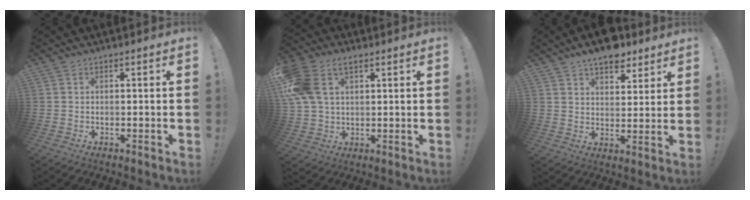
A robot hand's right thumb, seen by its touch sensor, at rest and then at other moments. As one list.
[{"total": 11.7, "force": [4.9, 7.5, 7.5], "torque": [-0.151, -0.007, 0.096]}, {"total": 10.0, "force": [7.7, 4.6, 4.4], "torque": [-0.057, -0.049, 0.140]}]